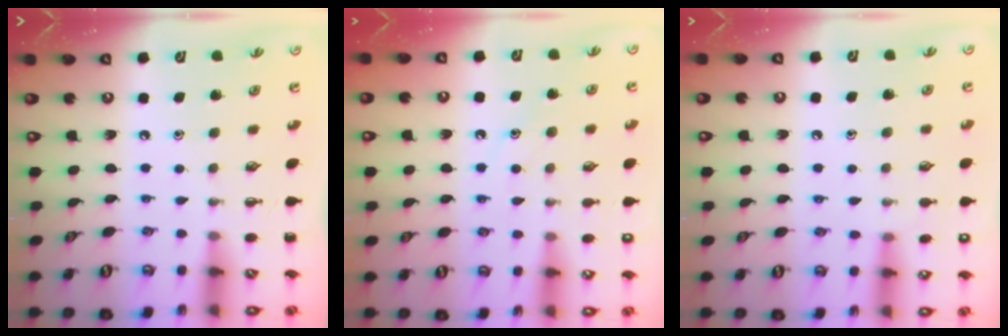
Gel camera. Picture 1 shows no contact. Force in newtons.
{"total": 9.4, "press": 9.3, "slide": 1.4}
{"total": 7.5, "press": 7.1, "slide": 2.4}